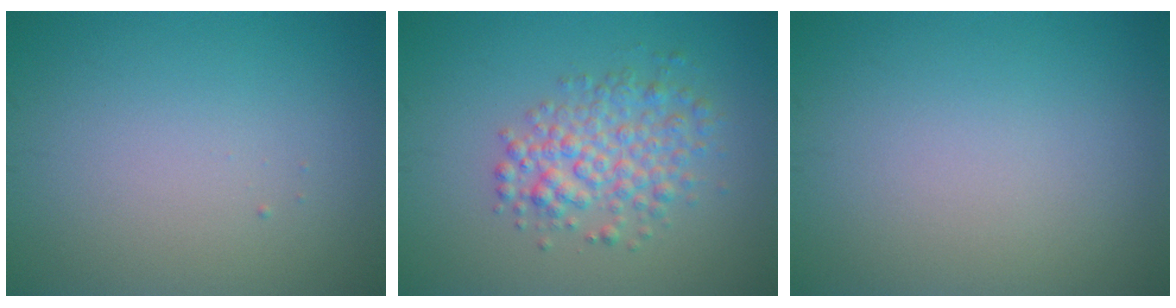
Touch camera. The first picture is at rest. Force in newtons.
{"total": 4.0, "press": 4.0, "slide": 0.1}
{"total": 0.0}